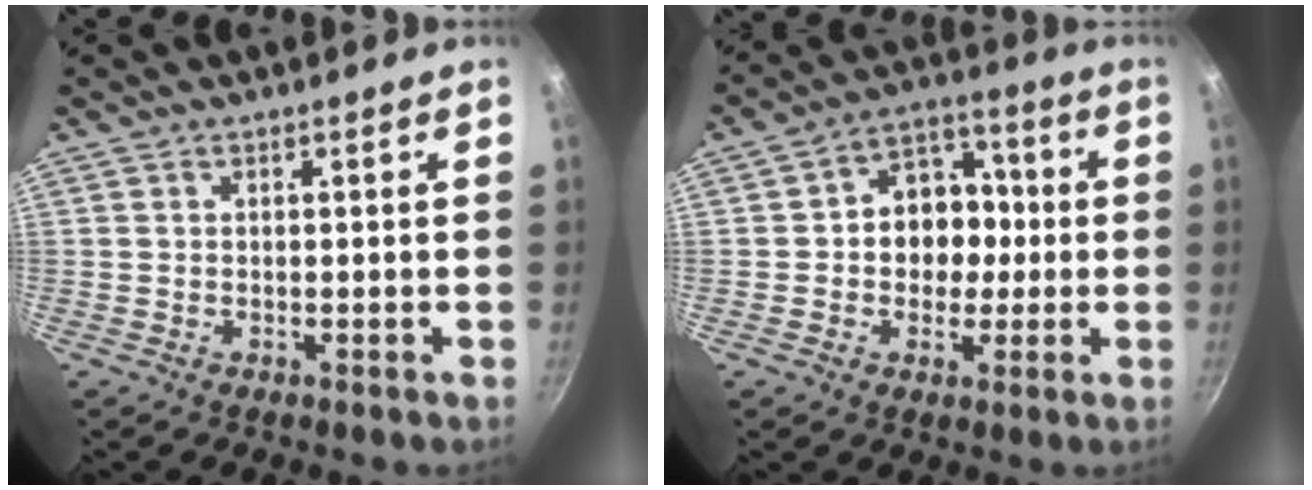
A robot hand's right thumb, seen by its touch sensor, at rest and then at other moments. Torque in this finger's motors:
{"motor_torque": [-0.51, 0.53, -0.01, 0.07, 0.05]}